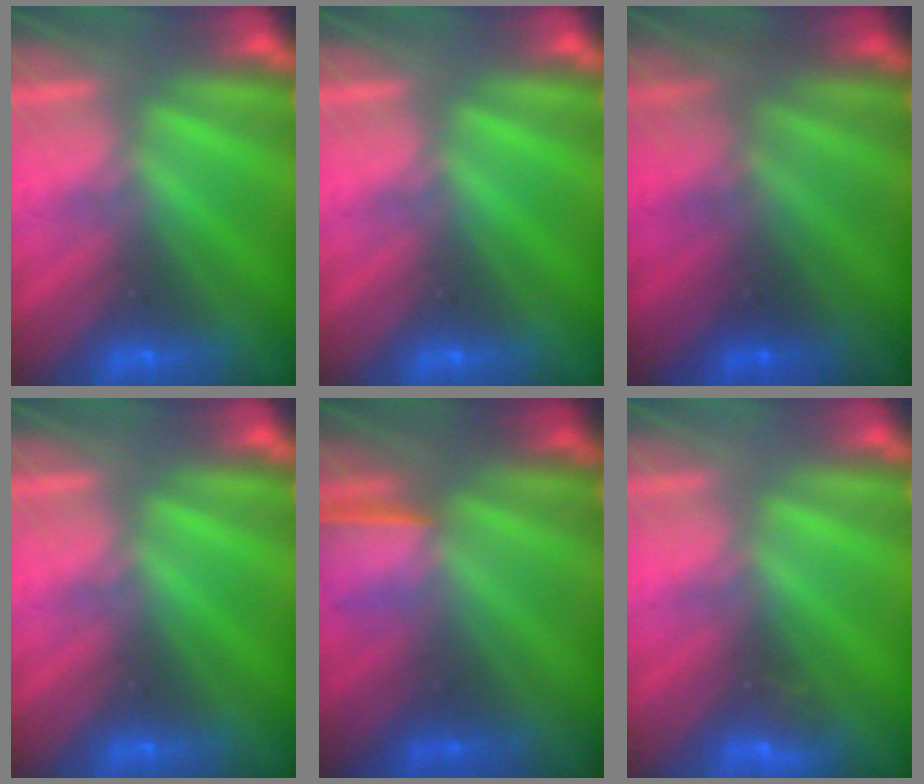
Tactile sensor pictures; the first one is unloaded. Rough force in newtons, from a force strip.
{"total": 0.0}
{"total": 1.7}
{"total": 0.0}
{"total": 1.3}
{"total": 2.9}